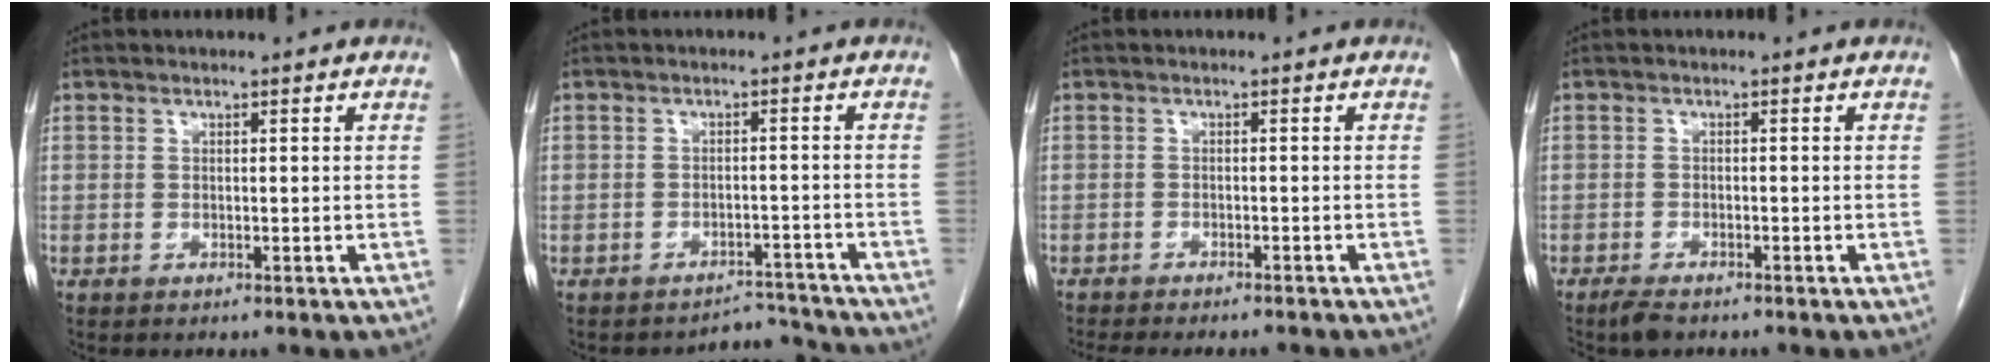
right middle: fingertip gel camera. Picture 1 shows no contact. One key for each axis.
{"total": 3.7, "fx": -3.3, "fy": 0.2, "fz": -1.6, "tx": 0.030, "ty": 0.020, "tz": -0.041}
{"total": 10.0, "fx": -9.0, "fy": 2.0, "fz": 3.9, "tx": -0.056, "ty": -0.010, "tz": -0.117}
{"total": 2.4, "fx": -2.0, "fy": 0.7, "fz": 1.2, "tx": -0.028, "ty": -0.004, "tz": -0.032}